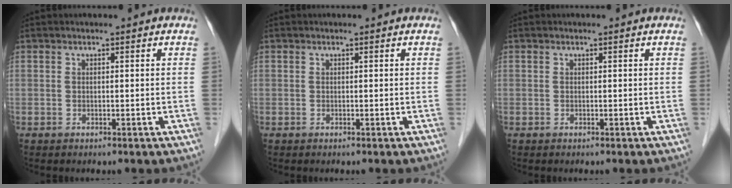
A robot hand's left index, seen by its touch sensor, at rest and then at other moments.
{"total": 0.0}
{"total": 0.0}